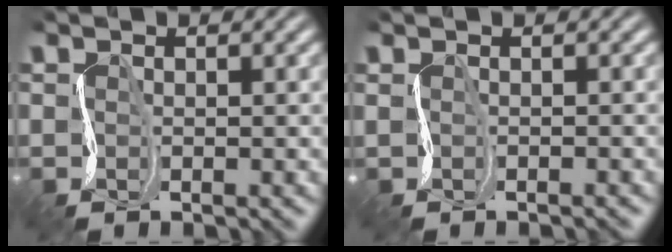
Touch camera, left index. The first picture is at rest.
{"total": 0.8, "force": [0.0, 0.3, 0.7], "torque": [-0.013, -0.007, -0.012]}